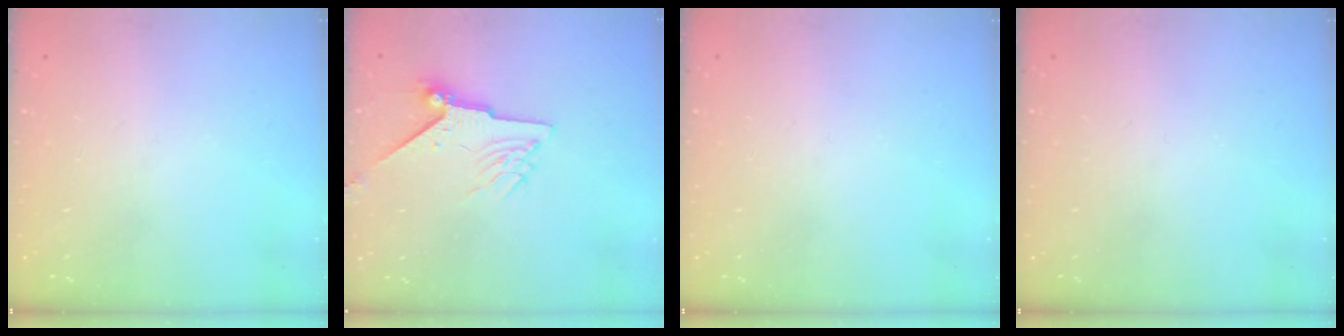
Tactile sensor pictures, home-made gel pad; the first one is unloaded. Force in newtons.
{"total": 9.1, "press": 9.1, "slide": 1.0}
{"total": 0.0}
{"total": 0.0}